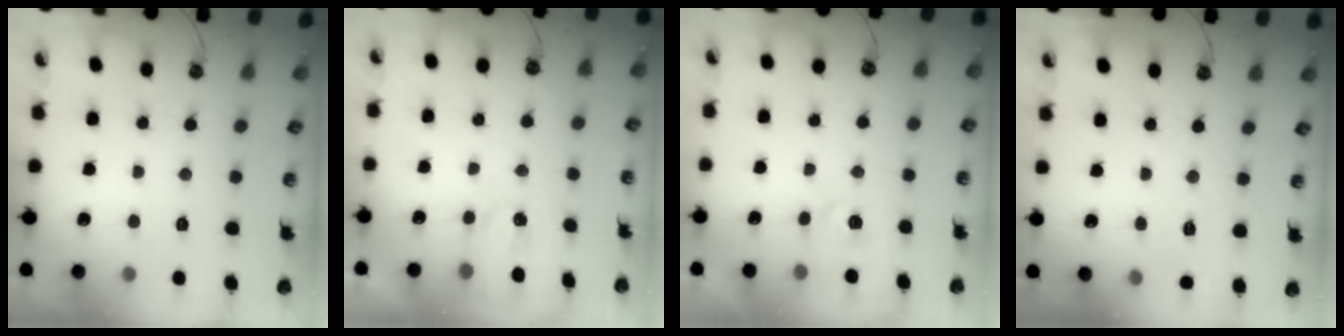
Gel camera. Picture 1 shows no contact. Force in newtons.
{"total": 2.9, "press": 2.9, "slide": 0.4}
{"total": 3.5, "press": 3.4, "slide": 0.4}
{"total": 4.4, "press": 4.3, "slide": 0.6}